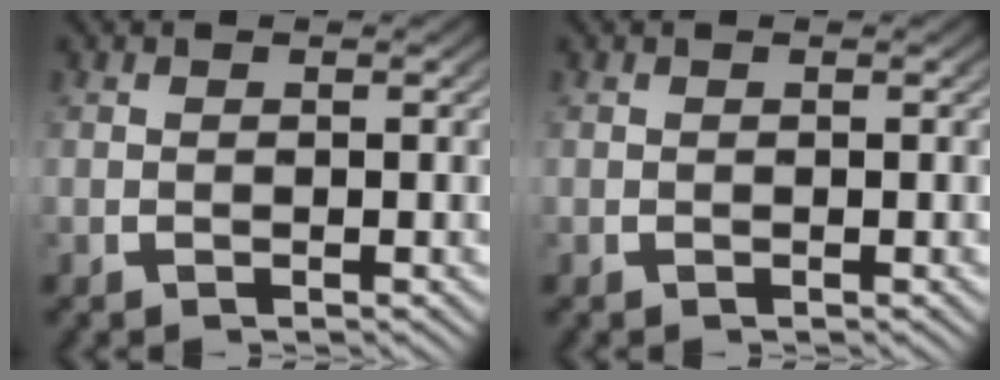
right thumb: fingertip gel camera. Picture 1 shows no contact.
{"total": 0.0}